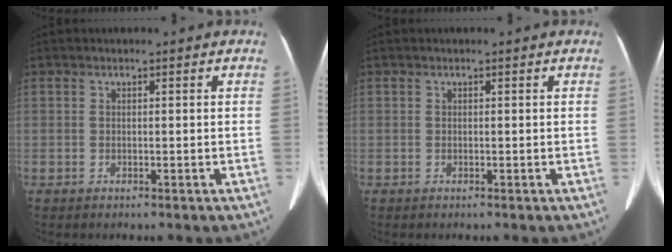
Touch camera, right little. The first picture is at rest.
{"total": 0.0}